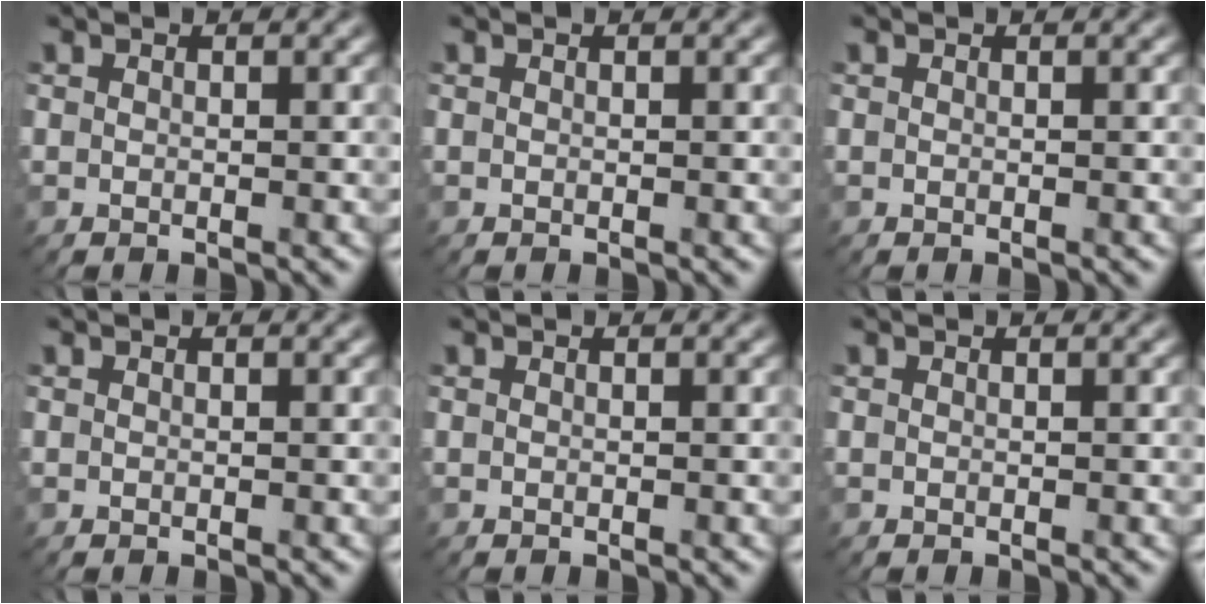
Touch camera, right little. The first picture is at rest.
{"total": 0.0}
{"total": 0.0}
{"total": 0.0}
{"total": 0.0}
{"total": 0.0}